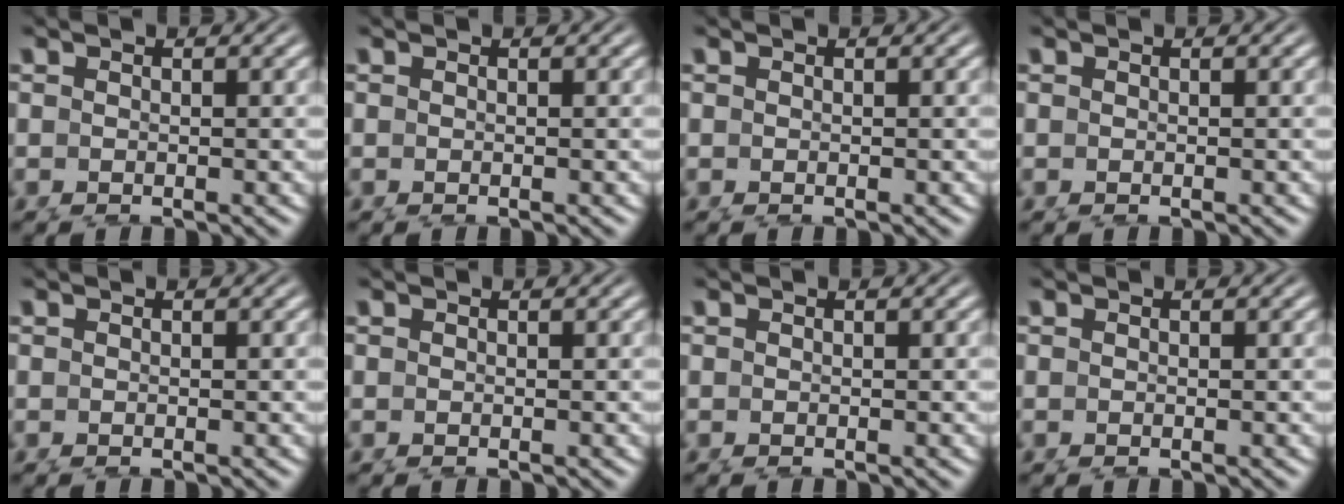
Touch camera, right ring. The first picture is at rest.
{"total": 0.0}
{"total": 0.0}
{"total": 0.0}
{"total": 0.0}
{"total": 0.0}
{"total": 0.0}
{"total": 0.0}